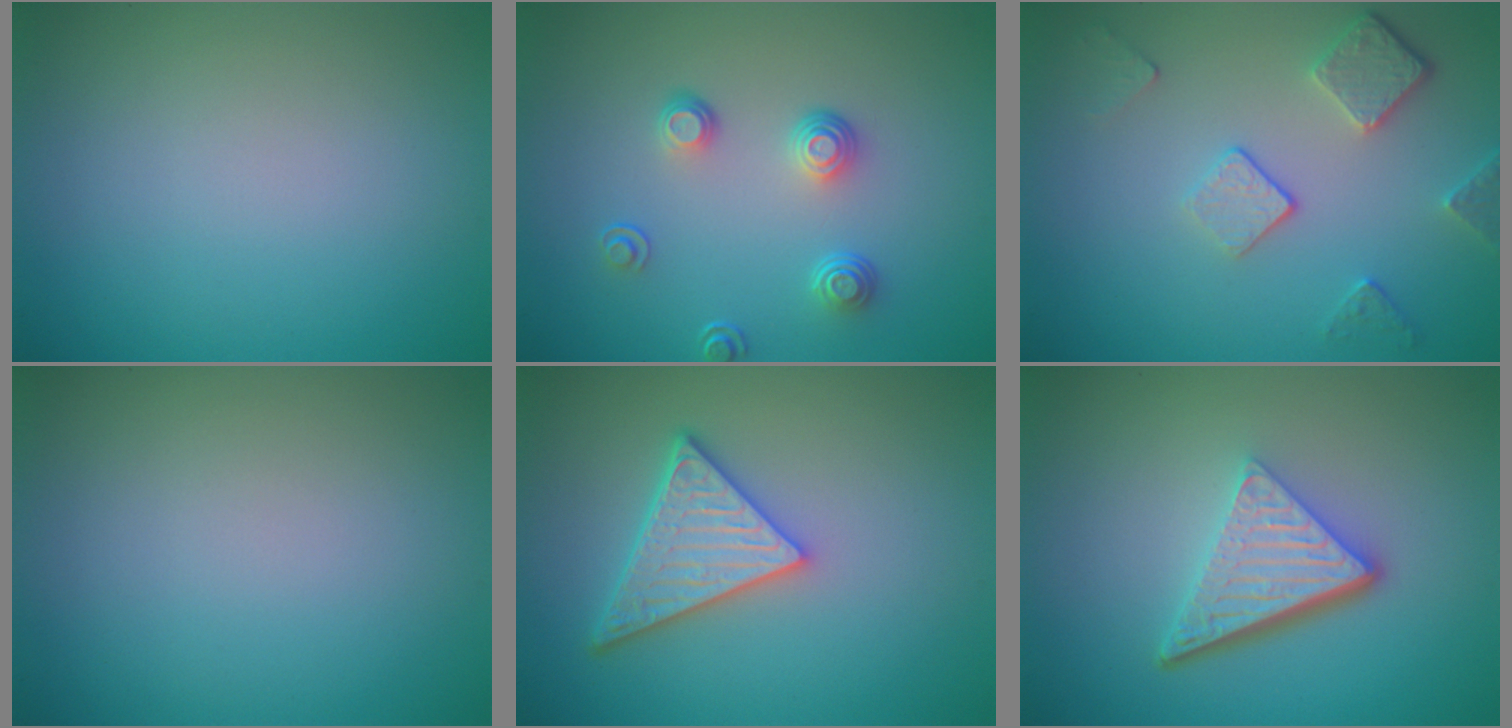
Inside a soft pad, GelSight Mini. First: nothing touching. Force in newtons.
{"total": 2.6, "press": 1.7, "slide": 2.0}
{"total": 3.7, "press": 2.8, "slide": 2.4}
{"total": 0.0}
{"total": 4.7, "press": 4.2, "slide": 2.2}
{"total": 5.5, "press": 3.8, "slide": 4.0}